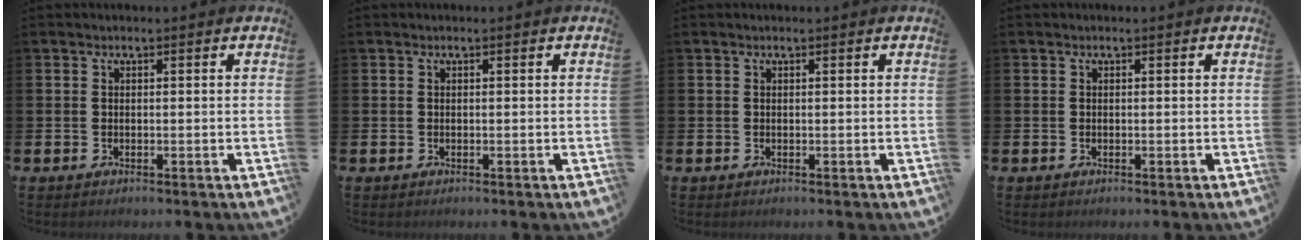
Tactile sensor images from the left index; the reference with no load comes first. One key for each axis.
{"total": 0.0}
{"total": 0.0}
{"total": 0.0}